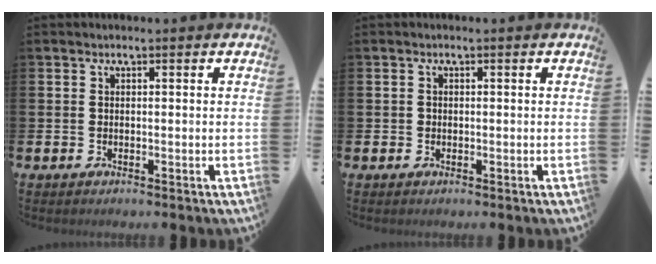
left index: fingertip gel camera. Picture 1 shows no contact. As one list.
[{"total": 0.5, "force": [0.0, 0.5, 0.2], "torque": [0.005, 0.002, -0.003]}]